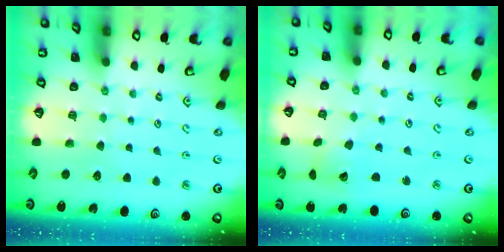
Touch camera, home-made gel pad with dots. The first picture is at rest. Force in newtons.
{"total": 2.8, "press": 2.8, "slide": 0.4}